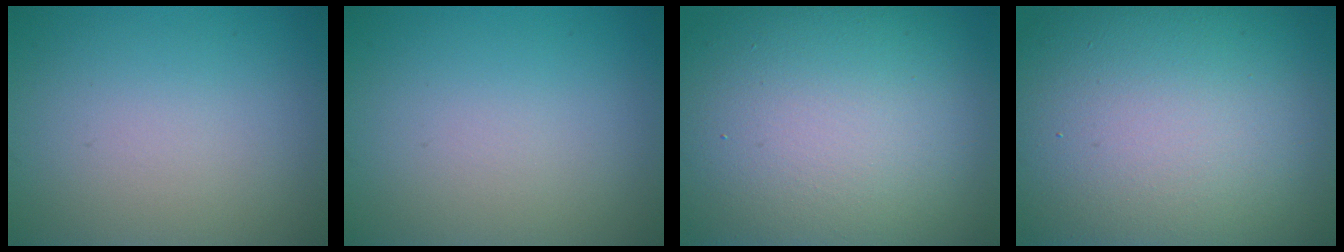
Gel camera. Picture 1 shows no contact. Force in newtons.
{"total": 0.0}
{"total": 17.8, "press": 17.8, "slide": 0.6}
{"total": 20.2, "press": 20.1, "slide": 1.4}